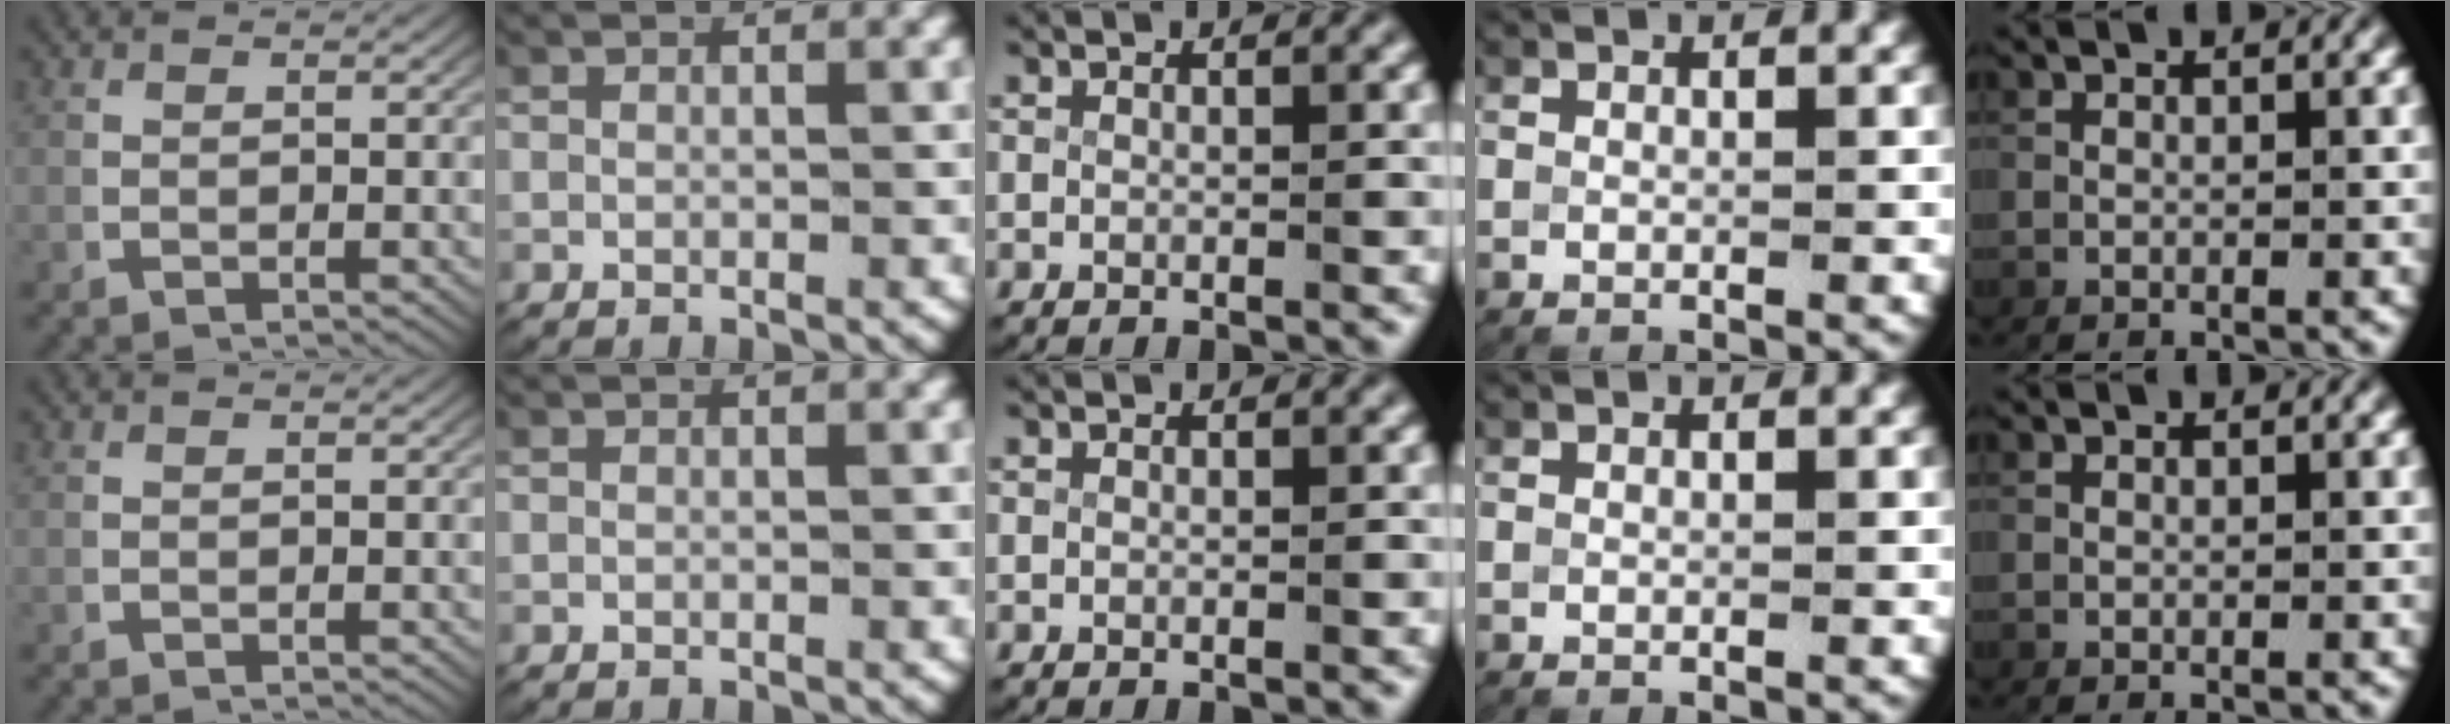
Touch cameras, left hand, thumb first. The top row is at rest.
{}